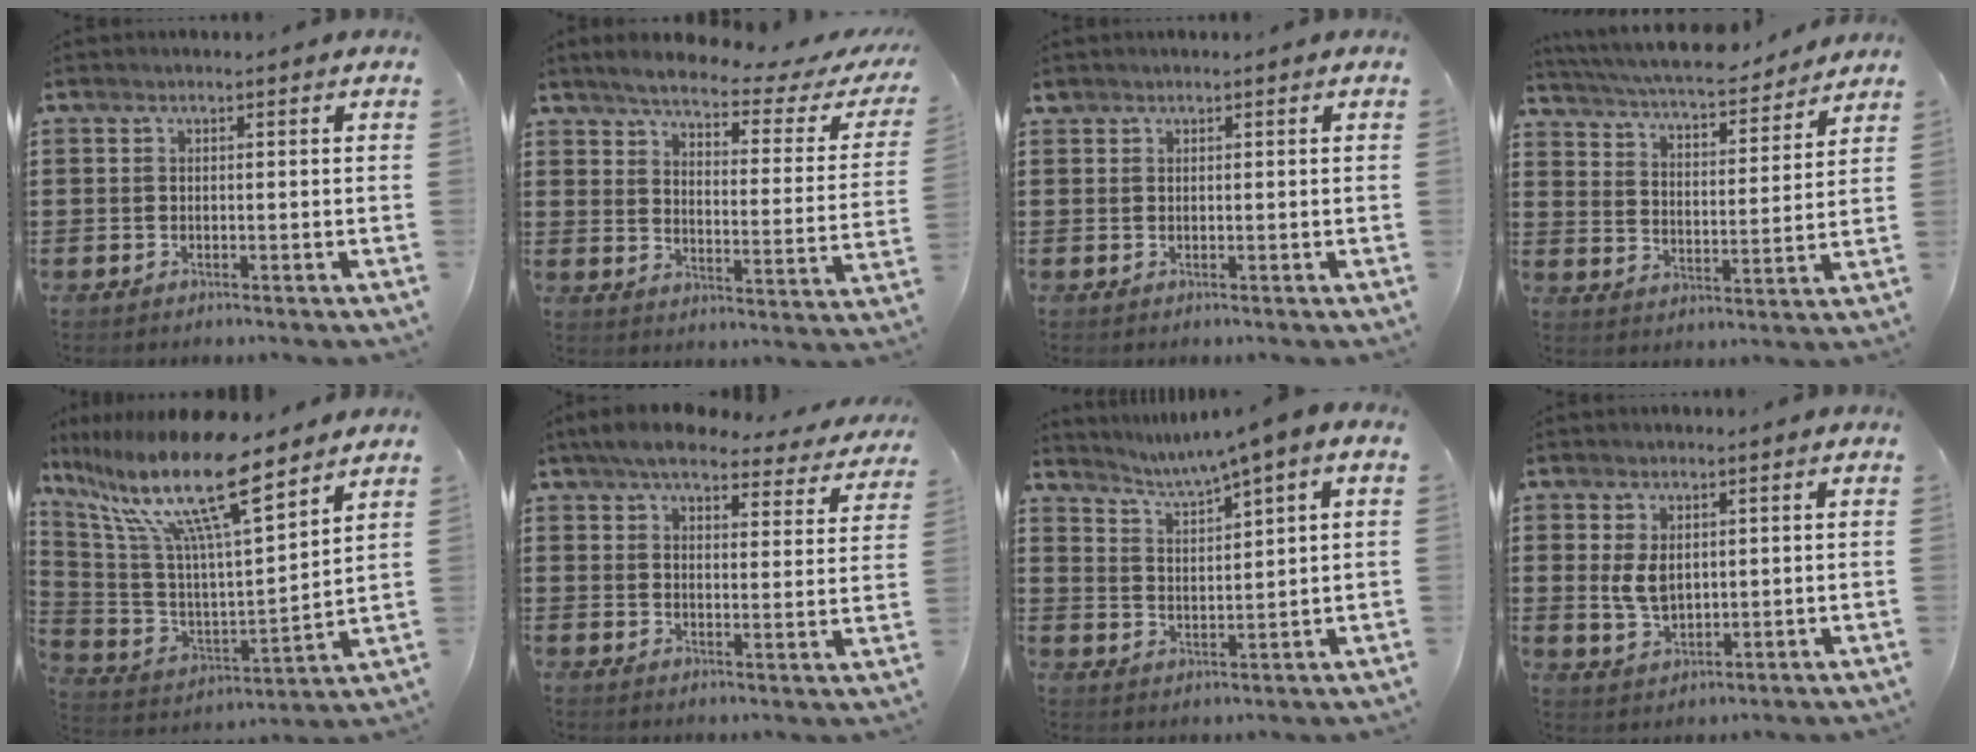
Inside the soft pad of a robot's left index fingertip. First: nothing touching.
{"total": 4.6, "force": [3.8, 0.3, 2.5], "torque": [-0.071, -0.022, 0.058]}
{"total": 0.6, "force": [0.4, 0.3, 0.1], "torque": [-0.005, 0.001, 0.009]}
{"total": 6.3, "force": [5.9, 0.1, 2.3], "torque": [-0.070, -0.039, 0.099]}
{"total": 16.5, "force": [10.9, 2.8, 12.0], "torque": [-0.273, -0.064, 0.175]}
{"total": 6.4, "force": [5.6, 1.3, 2.7], "torque": [-0.066, -0.023, 0.098]}
{"total": 3.7, "force": [2.8, -0.7, 2.3], "torque": [-0.057, -0.021, 0.040]}
{"total": 4.4, "force": [1.1, 2.7, 3.2], "torque": [-0.068, 0.000, 0.016]}